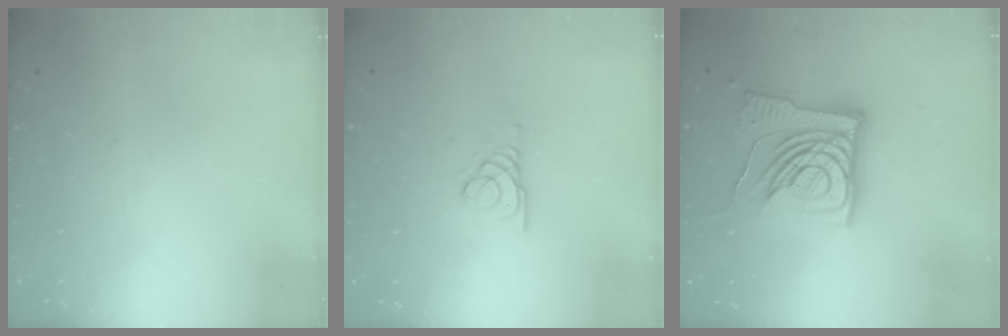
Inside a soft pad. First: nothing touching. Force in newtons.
{"total": 3.1, "press": 3.1, "slide": 0.2}
{"total": 15.6, "press": 15.5, "slide": 1.6}